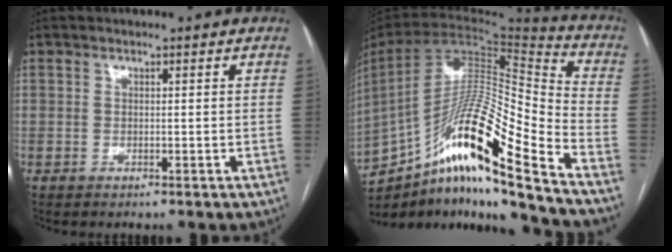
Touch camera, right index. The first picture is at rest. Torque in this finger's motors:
{"motor_torque": [0.71, -0.62, 0.39, 0.21]}